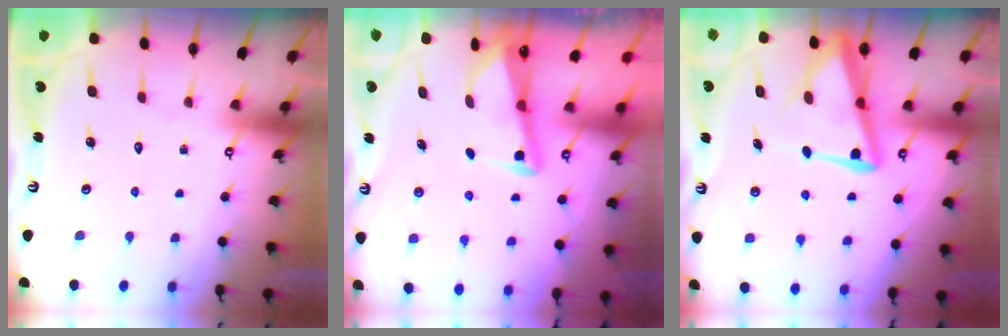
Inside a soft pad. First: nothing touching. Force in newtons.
{"total": 2.9, "press": 2.8, "slide": 0.4}
{"total": 10.2, "press": 10.1, "slide": 1.1}